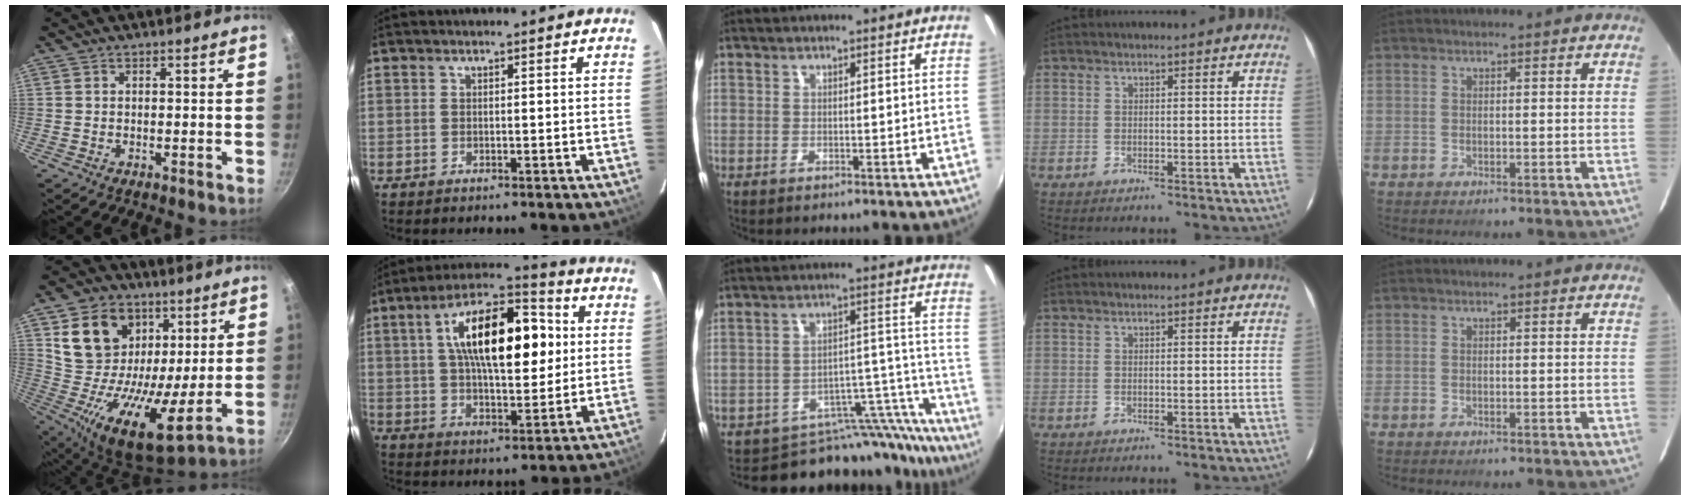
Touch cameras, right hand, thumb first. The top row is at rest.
{"thumb": {"total": 19.9, "force": [7.8, 13.9, 11.9], "torque": [-0.203, -0.038, 0.134]}, "index": {"total": 20.1, "force": [4.2, 8.7, 17.6], "torque": [-0.293, 0.035, 0.063]}, "middle": {"total": 19.1, "force": [-18.1, 5.5, 2.7], "torque": [-0.021, 0.047, -0.253]}}